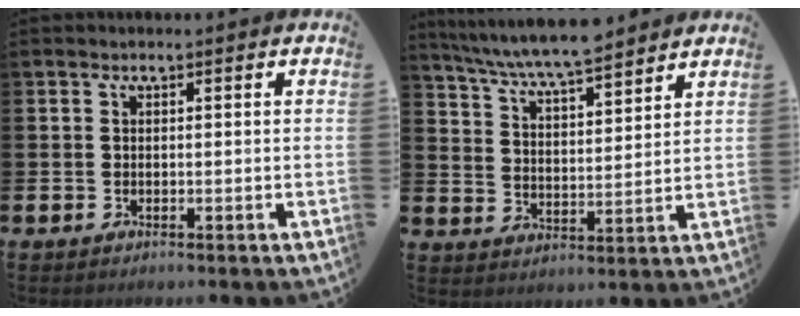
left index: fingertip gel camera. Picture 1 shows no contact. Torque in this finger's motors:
{"motor_torque": [1.03, -1.11, 0.94, 0.21]}